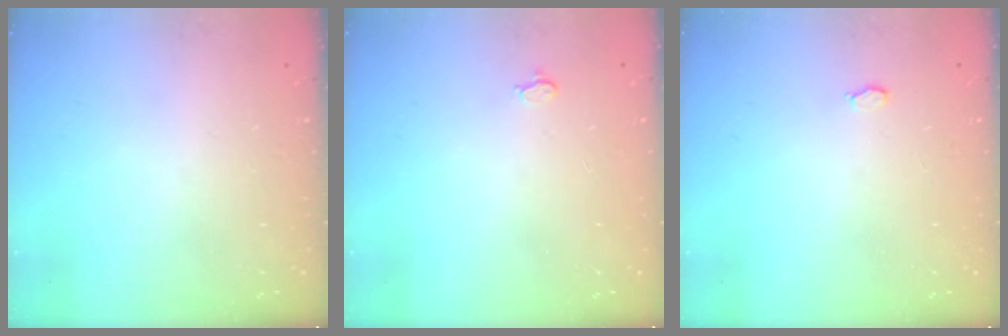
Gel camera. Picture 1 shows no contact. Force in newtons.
{"total": 2.6, "press": 2.6, "slide": 0.3}
{"total": 2.8, "press": 2.8, "slide": 0.3}